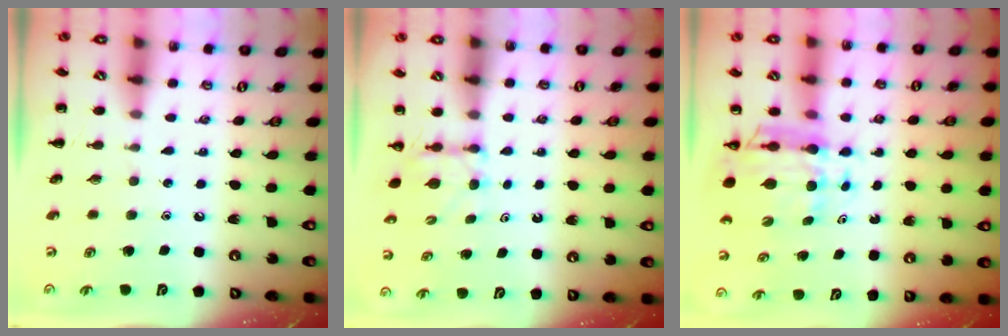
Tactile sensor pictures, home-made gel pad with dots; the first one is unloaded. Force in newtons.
{"total": 3.5, "press": 3.3, "slide": 1.1}
{"total": 8.2, "press": 7.7, "slide": 2.9}